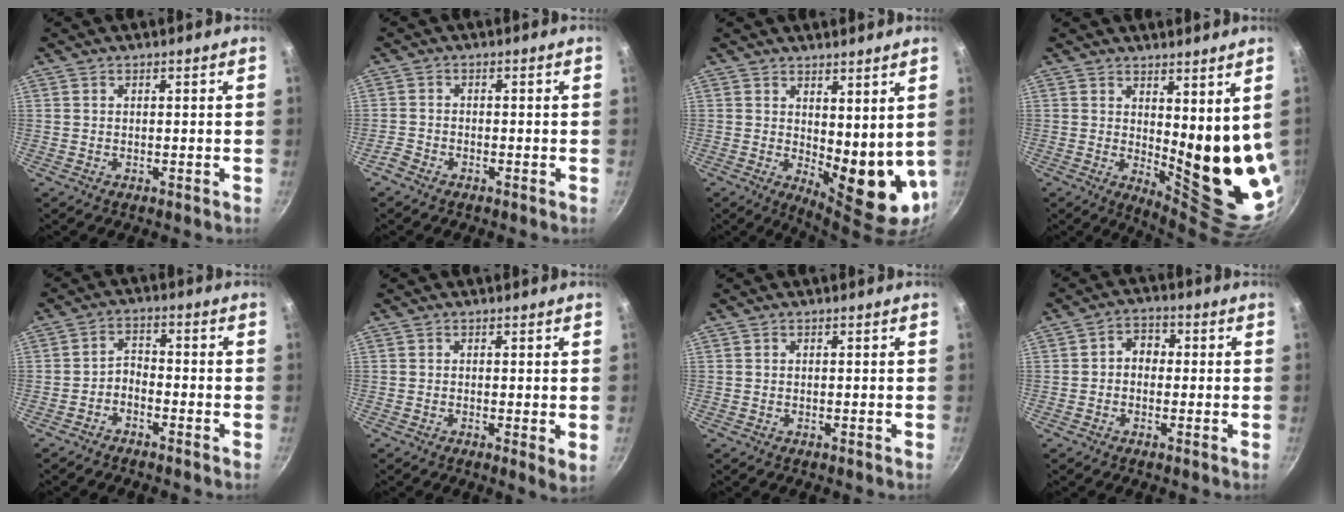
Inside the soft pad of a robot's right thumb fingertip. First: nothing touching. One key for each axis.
{"total": 2.1, "fx": -1.8, "fy": 0.9, "fz": 0.7, "tx": -0.030, "ty": 0.016, "tz": -0.038}
{"total": 10.3, "fx": 2.8, "fy": 4.3, "fz": 9.0, "tx": -0.099, "ty": -0.046, "tz": 0.052}
{"total": 13.7, "fx": 2.8, "fy": 4.9, "fz": 12.5, "tx": -0.121, "ty": -0.052, "tz": 0.054}
{"total": 2.7, "fx": -2.5, "fy": 0.7, "fz": 0.8, "tx": -0.011, "ty": 0.034, "tz": -0.048}
{"total": 1.4, "fx": 0.1, "fy": -0.2, "fz": 1.4, "tx": -0.017, "ty": -0.012, "tz": 0.001}
{"total": 0.0}
{"total": 4.3, "fx": -0.1, "fy": 3.5, "fz": 2.5, "tx": -0.013, "ty": 0.014, "tz": -0.014}